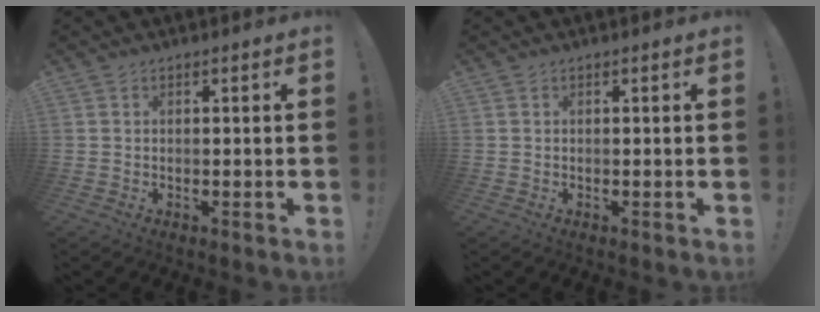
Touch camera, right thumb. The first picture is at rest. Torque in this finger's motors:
{"motor_torque": [0.00, 0.00, 0.00, 0.00, 0.02]}